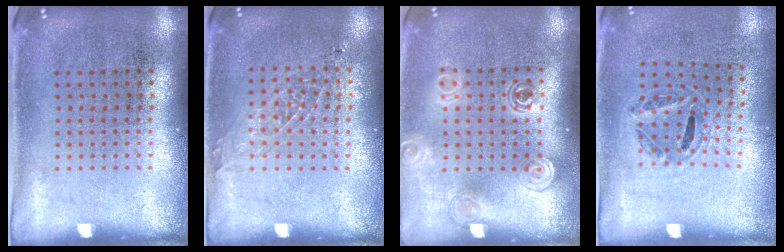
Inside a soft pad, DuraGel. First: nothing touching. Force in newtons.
{"total": 0.9, "press": 0.9, "slide": 0.2}
{"total": 1.4, "press": 1.2, "slide": 0.8}
{"total": 1.2, "press": 0.8, "slide": 0.9}